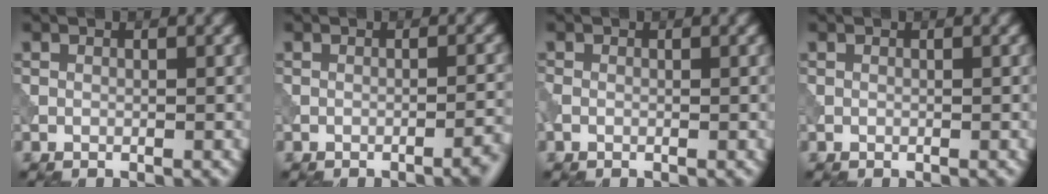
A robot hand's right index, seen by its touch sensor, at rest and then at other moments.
{"total": 2.5, "force": [-1.5, 0.5, 1.9], "torque": [-0.019, 0.008, -0.027]}
{"total": 0.8, "force": [-0.4, 0.6, 0.5], "torque": [-0.016, -0.004, -0.010]}
{"total": 0.0}